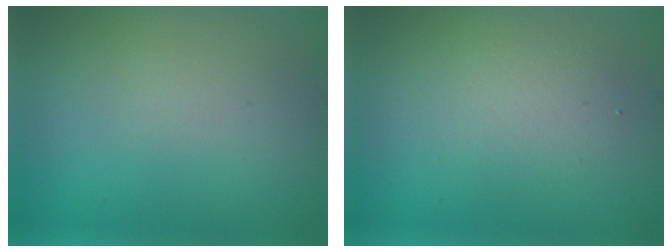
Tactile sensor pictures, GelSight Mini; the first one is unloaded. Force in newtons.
{"total": 2.8, "press": 2.8, "slide": 0.3}